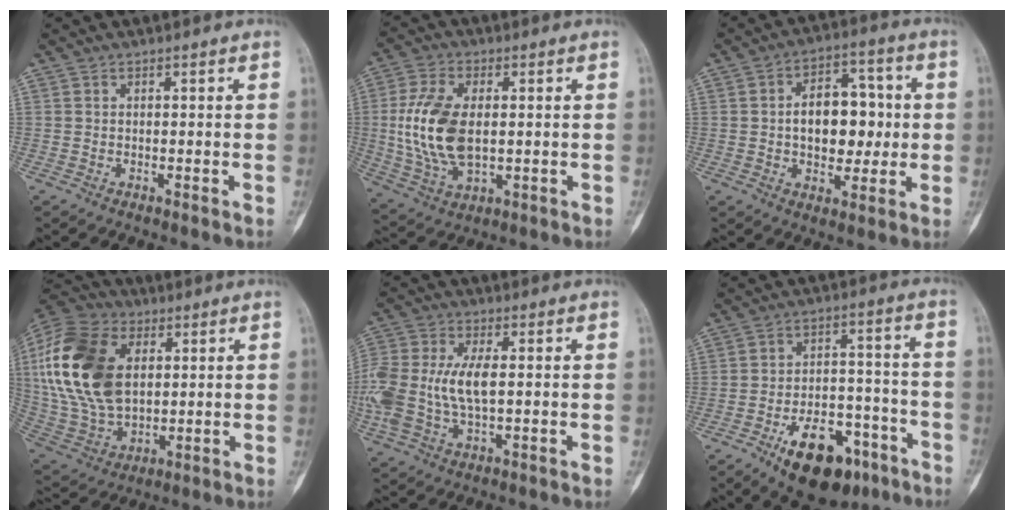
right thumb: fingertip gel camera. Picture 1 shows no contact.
{"total": 14.4, "force": [0.5, 8.0, 11.9], "torque": [-0.244, -0.008, 0.015]}
{"total": 13.2, "force": [0.3, 8.5, 10.1], "torque": [-0.107, 0.020, 0.005]}
{"total": 24.1, "force": [4.9, 15.4, 17.9], "torque": [-0.369, -0.014, 0.090]}
{"total": 15.4, "force": [-0.1, 8.0, 13.1], "torque": [-0.323, 0.003, 0.002]}
{"total": 17.0, "force": [-9.6, 8.9, 10.9], "torque": [-0.134, 0.067, -0.137]}